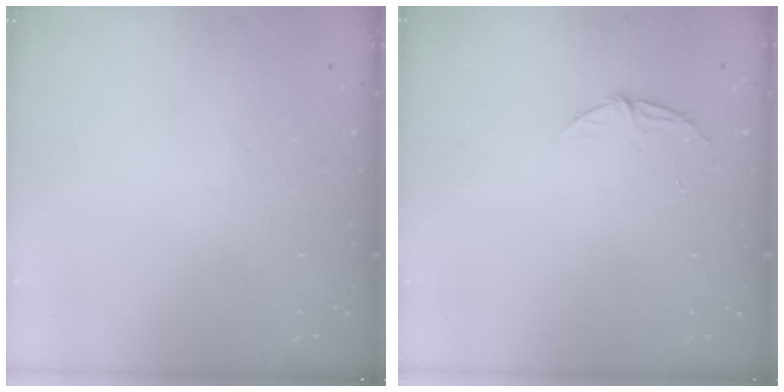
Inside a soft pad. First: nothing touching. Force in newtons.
{"total": 4.9, "press": 4.9, "slide": 0.6}